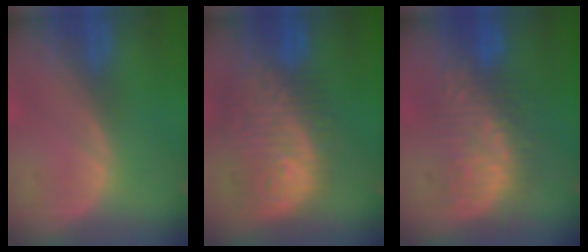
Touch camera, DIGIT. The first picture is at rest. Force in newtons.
{"total": 11.9, "press": 10.7, "slide": 5.4}
{"total": 8.8, "press": 8.7, "slide": 1.4}